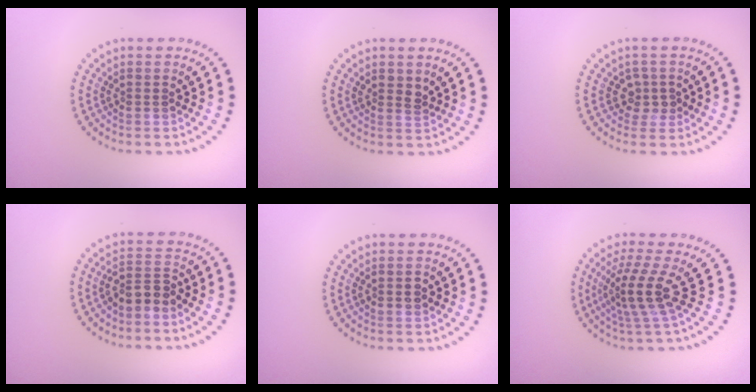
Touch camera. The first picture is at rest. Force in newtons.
{"total": 1.1, "press": 1.0, "slide": 0.4}
{"total": 1.8, "press": 1.4, "slide": 1.2}
{"total": 2.5, "press": 2.2, "slide": 1.2}
{"total": 1.4, "press": 1.4, "slide": 0.2}
{"total": 3.9, "press": 2.7, "slide": 2.8}